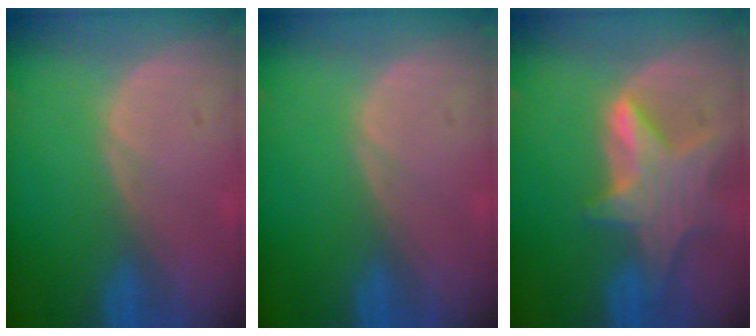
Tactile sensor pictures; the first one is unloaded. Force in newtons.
{"total": 0.0}
{"total": 8.0, "press": 7.2, "slide": 3.4}